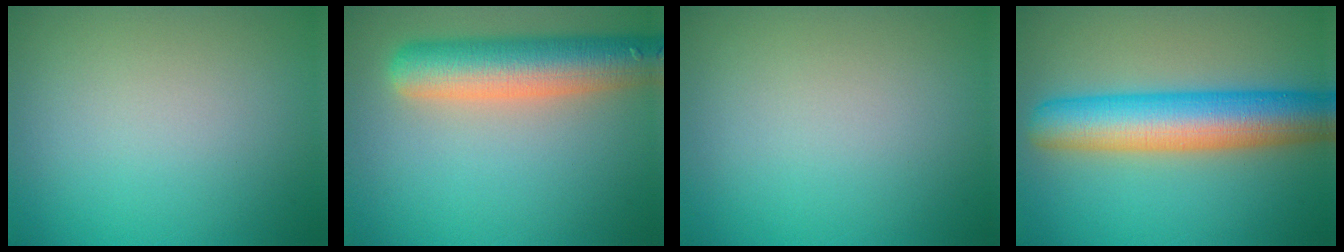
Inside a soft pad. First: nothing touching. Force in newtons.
{"total": 7.9, "press": 7.9, "slide": 0.5}
{"total": 0.0}
{"total": 9.1, "press": 9.1, "slide": 0.4}